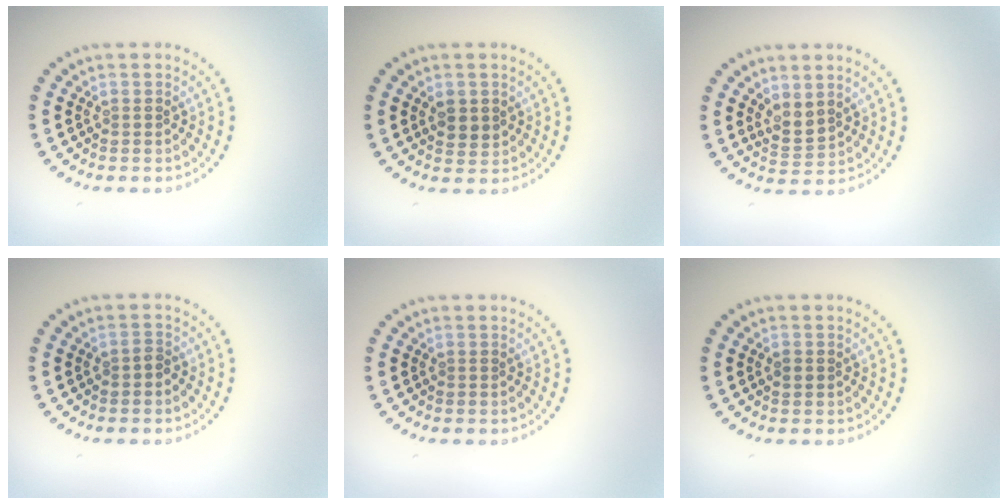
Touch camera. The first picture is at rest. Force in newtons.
{"total": 1.8, "press": 1.8, "slide": 0.5}
{"total": 2.2, "press": 1.6, "slide": 1.5}
{"total": 0.8, "press": 0.7, "slide": 0.4}
{"total": 0.0}
{"total": 0.9, "press": 0.9, "slide": 0.0}